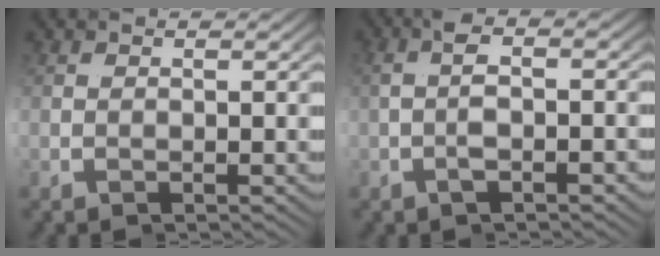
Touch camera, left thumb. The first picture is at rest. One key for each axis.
{"total": 2.2, "fx": -1.0, "fy": 0.3, "fz": 2.0, "tx": -0.039, "ty": 0.006, "tz": -0.028}